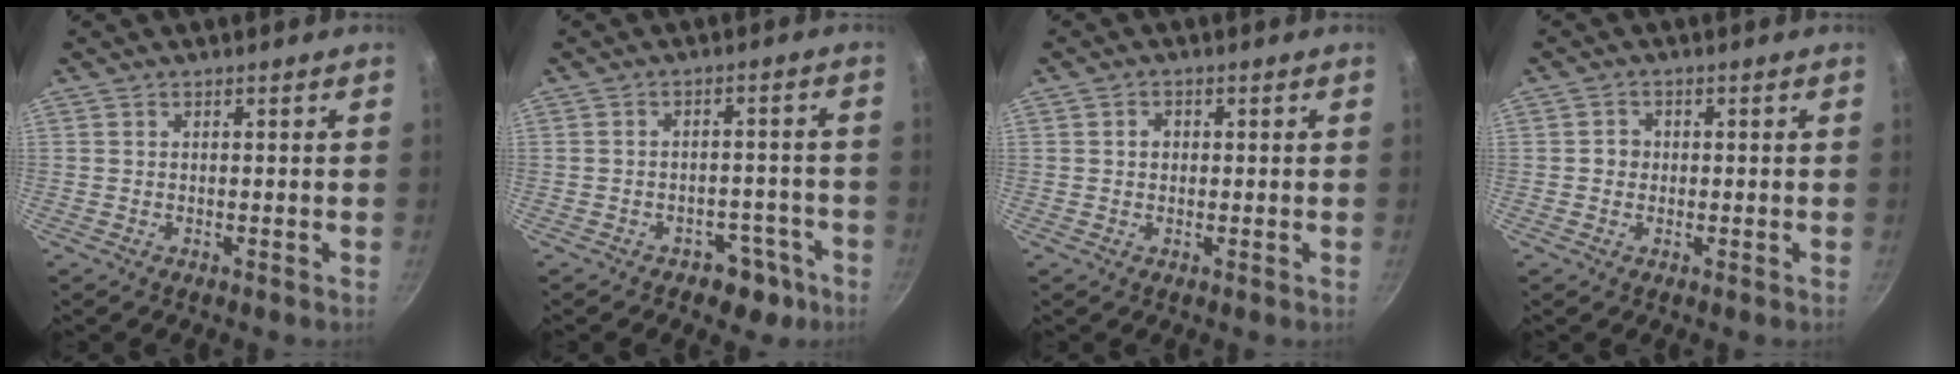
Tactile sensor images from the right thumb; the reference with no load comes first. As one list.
[{"total": 5.7, "force": [-3.4, 3.9, 2.2], "torque": [0.005, 0.046, -0.026]}, {"total": 1.9, "force": [0.2, 1.6, 0.9], "torque": [-0.007, 0.005, 0.003]}, {"total": 2.1, "force": [-0.1, 2.0, 0.7], "torque": [0.000, 0.005, -0.006]}]